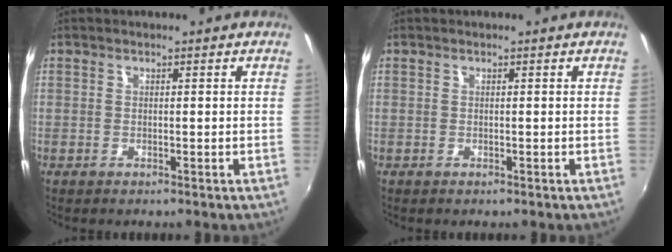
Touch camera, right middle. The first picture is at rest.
{"total": 0.0}